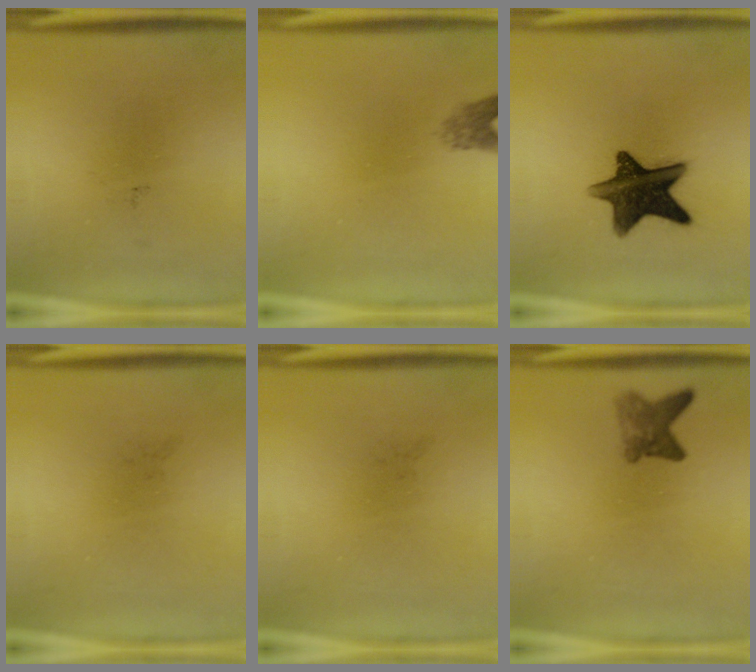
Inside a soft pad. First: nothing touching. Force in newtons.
{"total": 2.1}
{"total": 13.5}
{"total": 0.0}
{"total": 0.0}
{"total": 3.2}